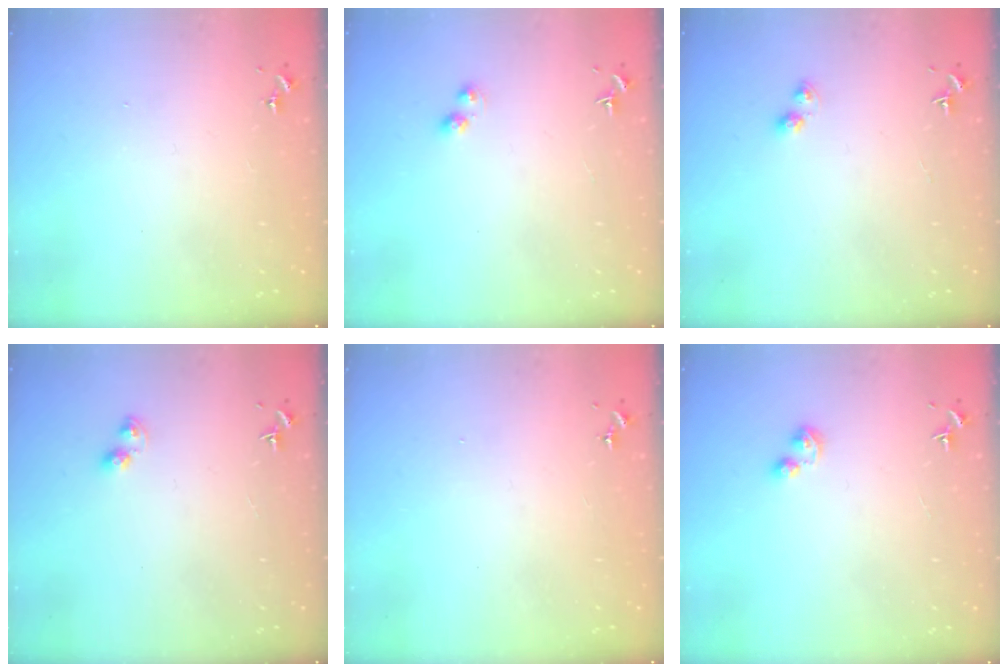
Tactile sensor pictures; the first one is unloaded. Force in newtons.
{"total": 3.2, "press": 3.2, "slide": 0.5}
{"total": 3.0, "press": 3.0, "slide": 0.5}
{"total": 3.3, "press": 3.3, "slide": 0.4}
{"total": 0.0}
{"total": 4.1, "press": 4.1, "slide": 0.5}